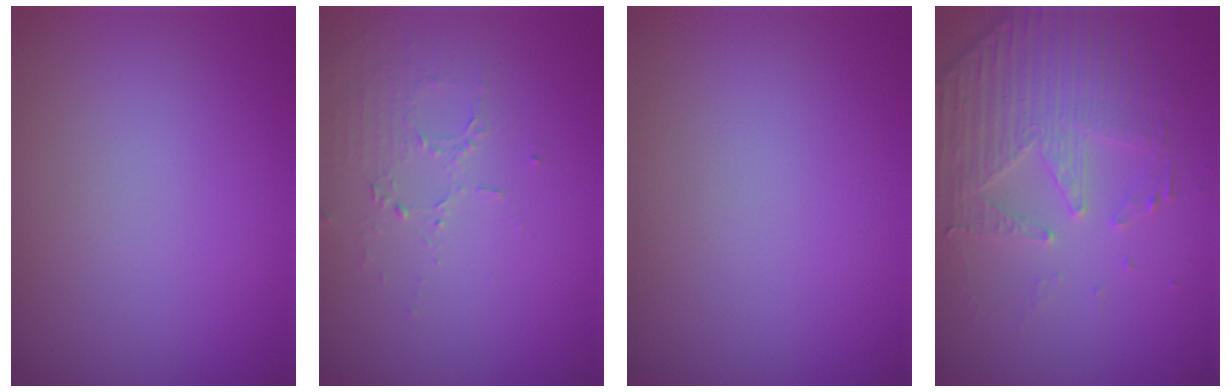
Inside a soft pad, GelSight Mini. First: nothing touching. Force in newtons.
{"total": 1.4, "press": 0.8, "slide": 1.2}
{"total": 0.0}
{"total": 4.8, "press": 3.7, "slide": 3.1}